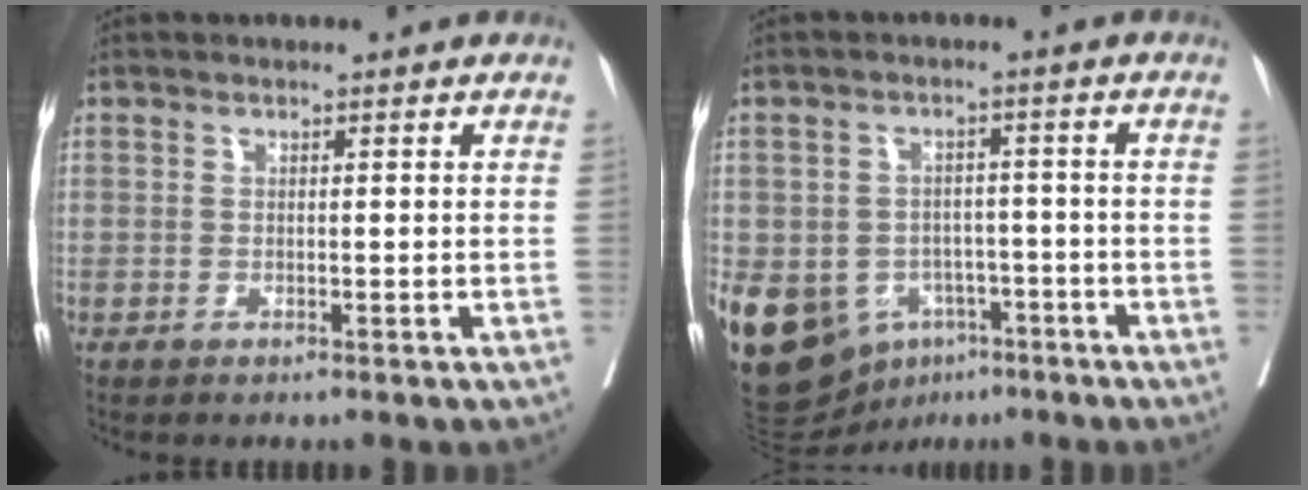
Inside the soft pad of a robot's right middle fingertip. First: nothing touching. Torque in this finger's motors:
{"motor_torque": [1.36, -0.78, 1.05, 0.21]}